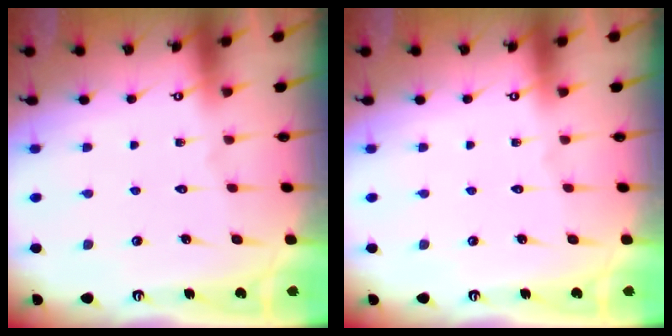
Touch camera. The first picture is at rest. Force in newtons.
{"total": 0.0}